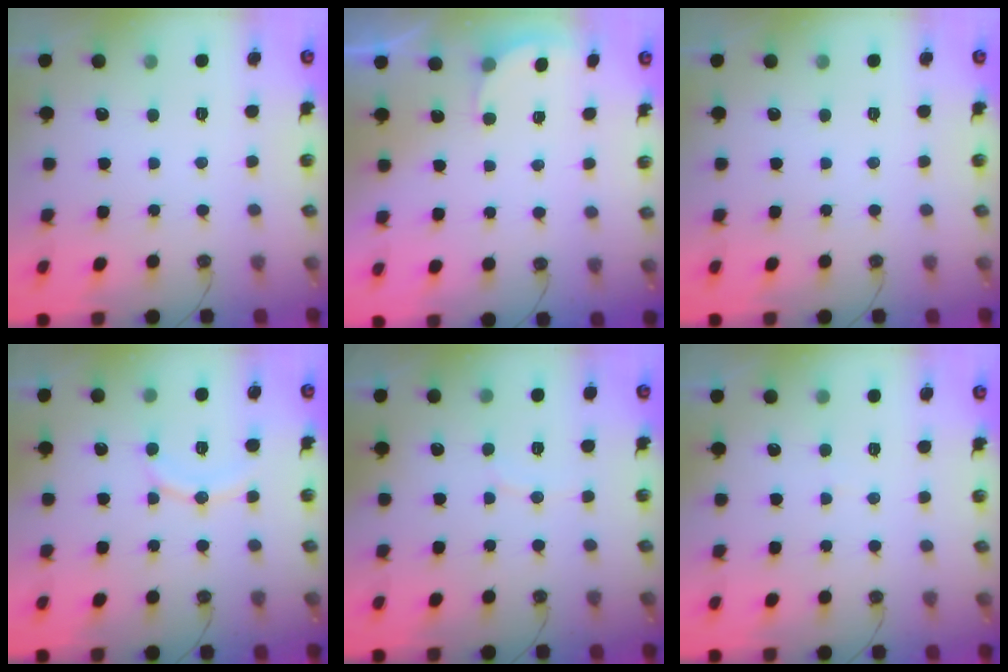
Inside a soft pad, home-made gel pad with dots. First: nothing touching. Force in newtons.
{"total": 2.3, "press": 2.1, "slide": 0.8}
{"total": 0.0}
{"total": 10.3, "press": 10.3, "slide": 1.0}
{"total": 4.1, "press": 4.1, "slide": 0.5}
{"total": 2.5, "press": 2.5, "slide": 0.2}